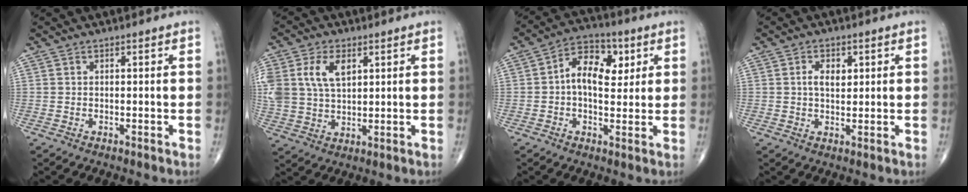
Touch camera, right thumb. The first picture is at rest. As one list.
[{"total": 11.7, "force": [3.9, 7.3, 8.3], "torque": [-0.178, -0.003, 0.083]}, {"total": 10.4, "force": [2.1, 6.5, 7.9], "torque": [-0.095, 0.010, 0.026]}, {"total": 4.0, "force": [1.0, 2.5, 3.0], "torque": [-0.038, -0.003, 0.015]}]